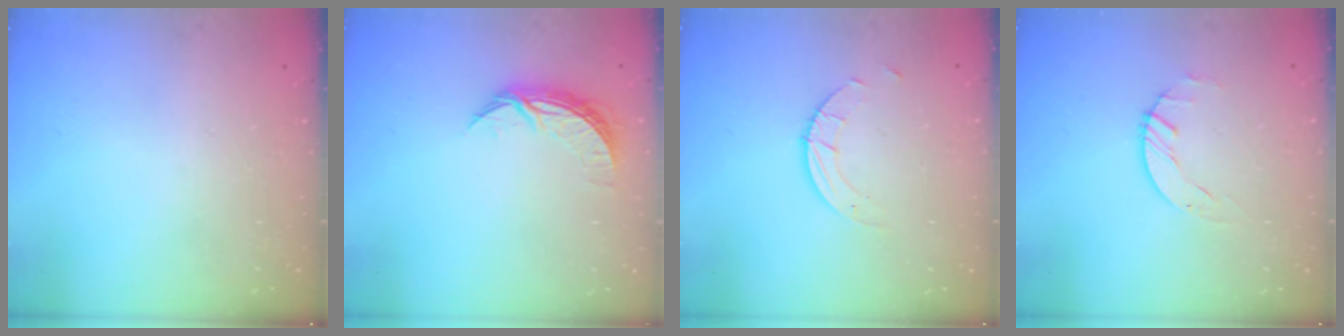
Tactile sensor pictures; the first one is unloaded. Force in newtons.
{"total": 7.3, "press": 7.3, "slide": 0.4}
{"total": 2.6, "press": 2.6, "slide": 0.3}
{"total": 0.6, "press": 0.6, "slide": 0.2}